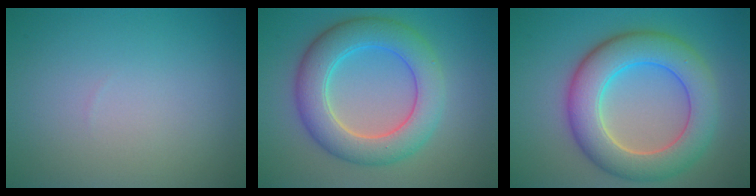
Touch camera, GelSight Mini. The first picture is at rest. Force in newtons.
{"total": 6.9, "press": 6.9, "slide": 0.1}
{"total": 8.1, "press": 8.1, "slide": 0.4}